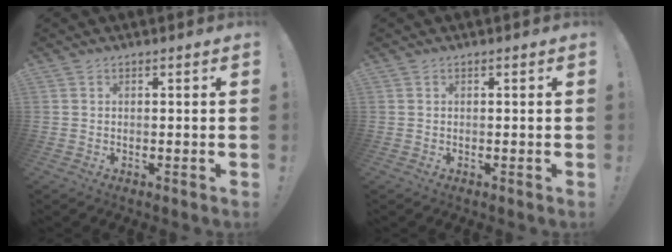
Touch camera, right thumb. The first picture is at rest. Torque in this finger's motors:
{"motor_torque": [-0.19, 0.04, 0.06, -0.02, 0.04]}